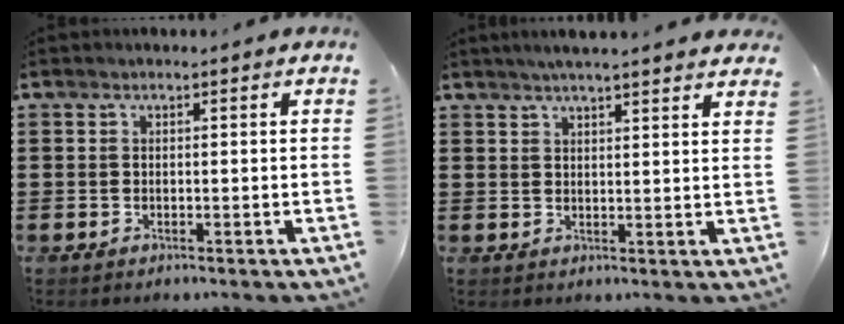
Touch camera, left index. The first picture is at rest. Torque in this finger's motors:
{"motor_torque": [2.14, 0.00, 0.48, 0.05]}